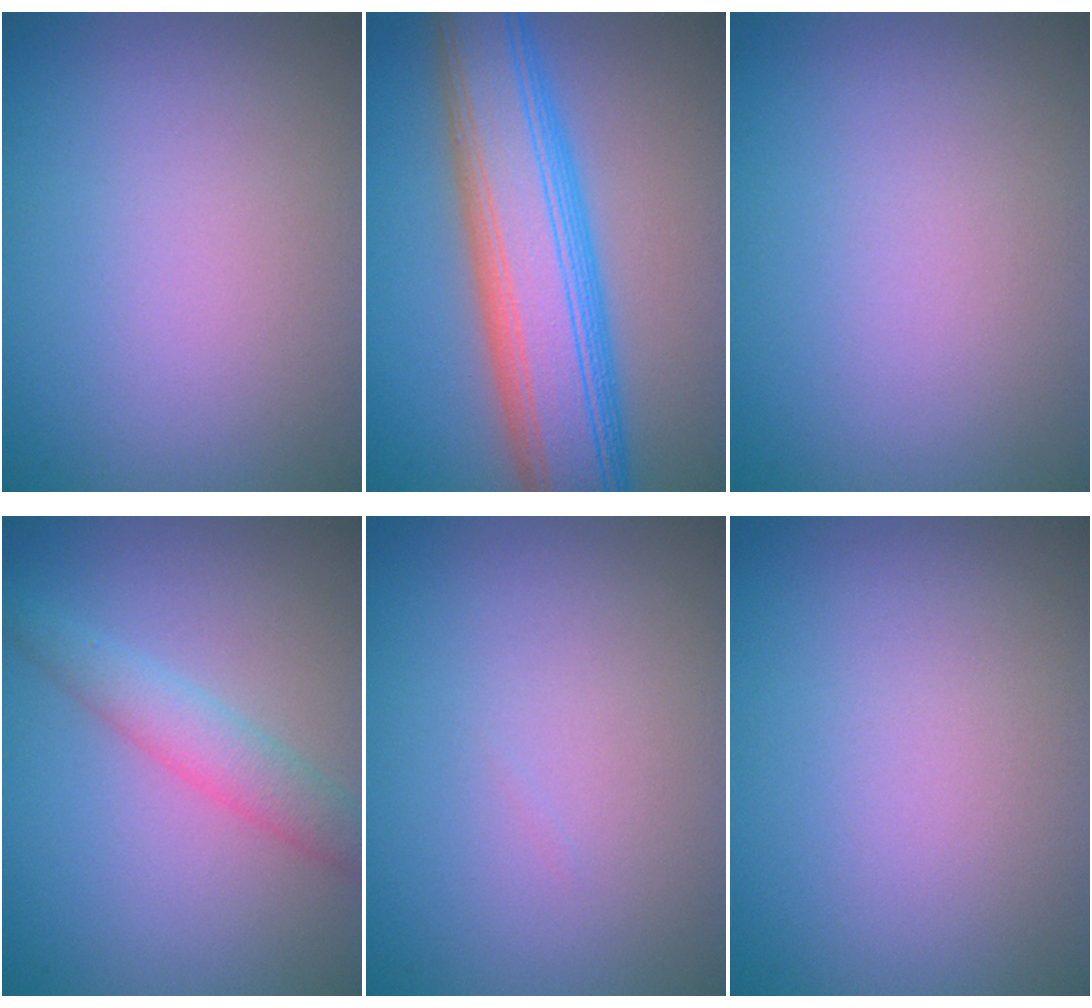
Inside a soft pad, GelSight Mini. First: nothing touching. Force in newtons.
{"total": 10.6, "press": 10.6, "slide": 0.1}
{"total": 0.0}
{"total": 2.9, "press": 2.9, "slide": 0.1}
{"total": 0.0}
{"total": 0.0}